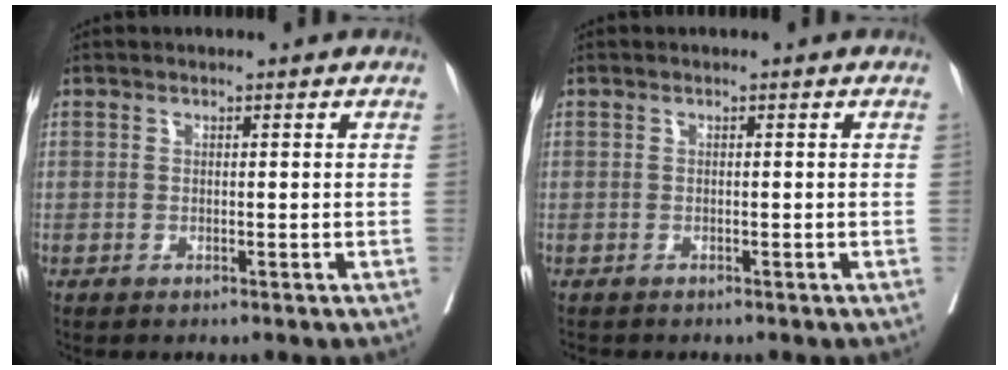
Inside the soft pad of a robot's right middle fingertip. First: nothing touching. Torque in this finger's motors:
{"motor_torque": [-0.13, -0.02, 0.00, 0.00]}